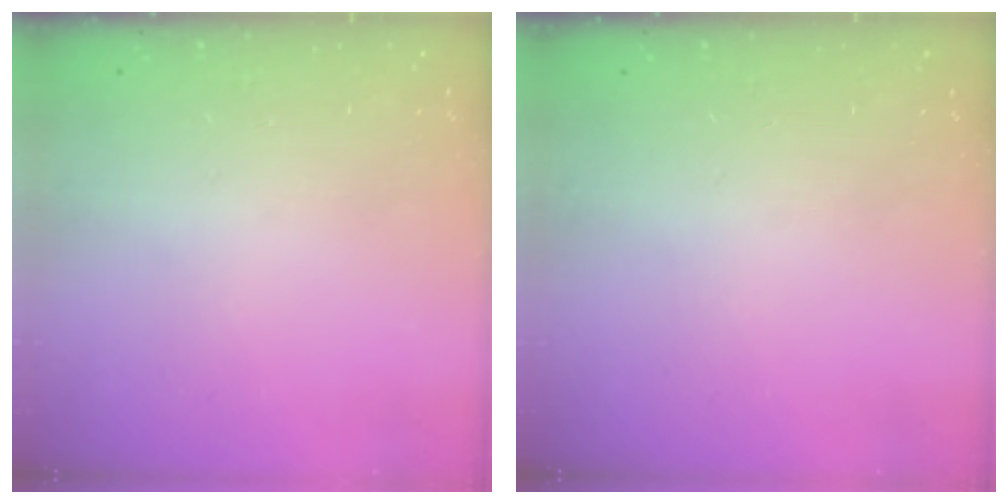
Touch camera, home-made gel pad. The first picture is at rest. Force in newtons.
{"total": 0.0}